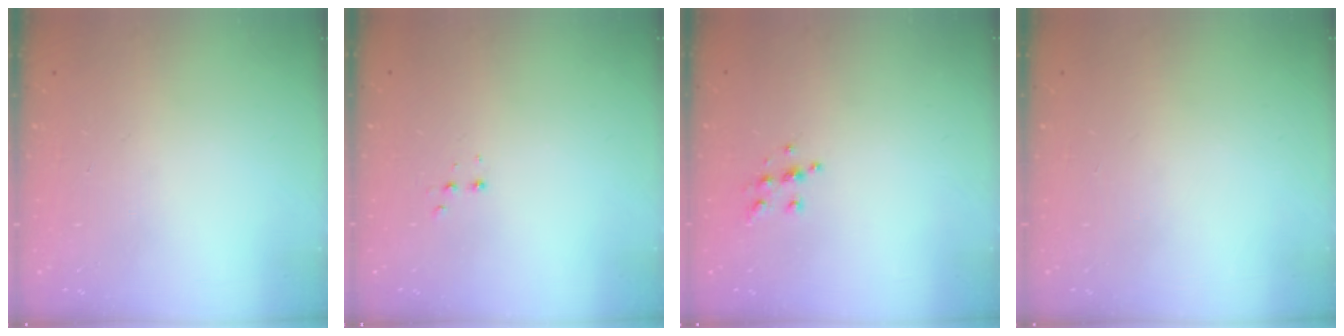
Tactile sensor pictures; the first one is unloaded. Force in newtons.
{"total": 2.4, "press": 2.2, "slide": 0.9}
{"total": 6.4, "press": 6.4, "slide": 0.6}
{"total": 0.0}